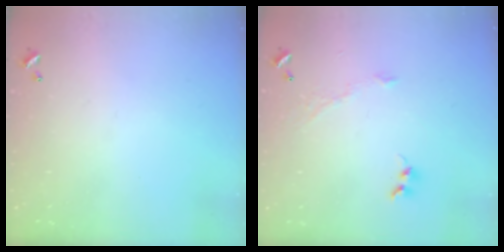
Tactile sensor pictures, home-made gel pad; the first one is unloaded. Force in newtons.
{"total": 3.4, "press": 3.3, "slide": 0.5}